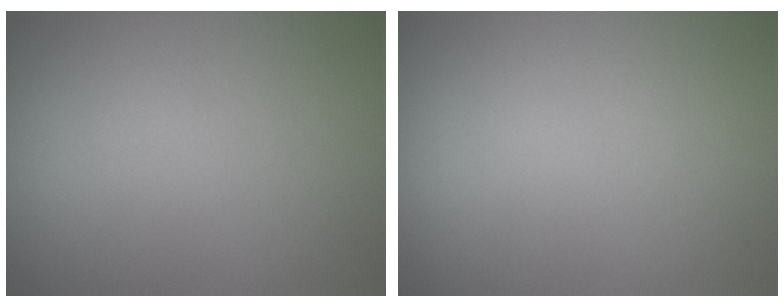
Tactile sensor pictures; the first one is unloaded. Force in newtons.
{"total": 0.0}